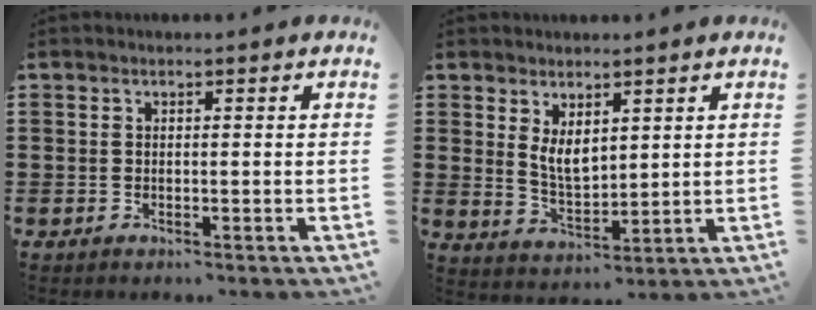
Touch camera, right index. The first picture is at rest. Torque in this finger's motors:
{"motor_torque": [0.30, 0.33, 0.17, 0.11]}